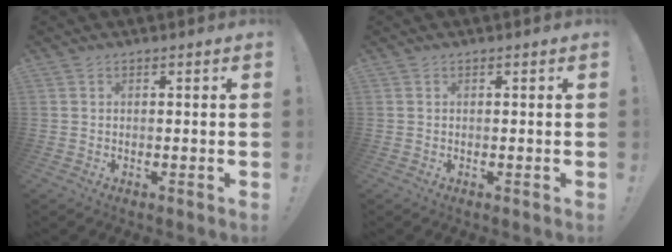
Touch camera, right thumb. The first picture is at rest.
{"total": 0.0}